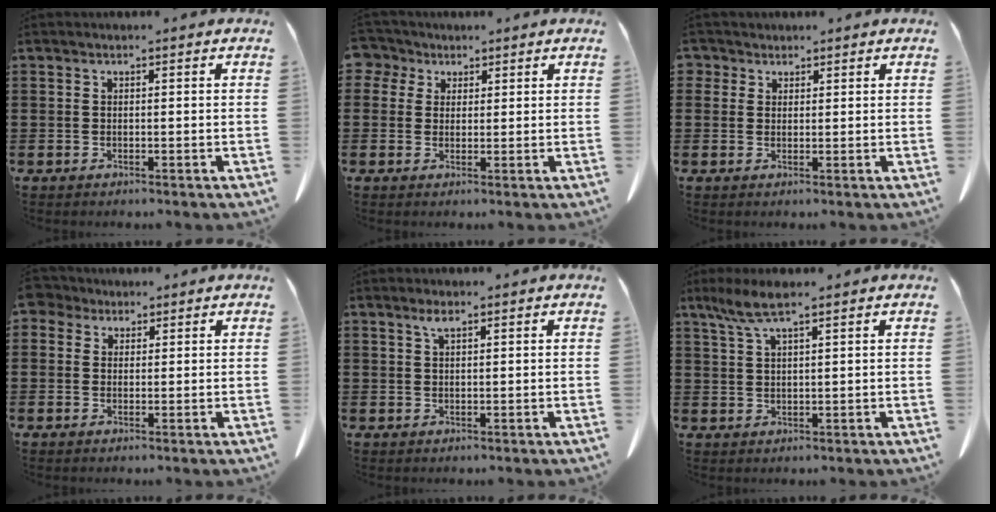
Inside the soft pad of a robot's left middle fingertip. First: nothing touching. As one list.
[{"total": 3.2, "force": [1.9, 2.6, 0.5], "torque": [-0.017, 0.008, 0.032]}, {"total": 2.0, "force": [1.4, 1.4, 0.2], "torque": [-0.012, 0.008, 0.027]}, {"total": 2.4, "force": [1.6, 1.7, 0.7], "torque": [-0.022, 0.009, 0.030]}, {"total": 1.6, "force": [1.0, 0.4, 1.2], "torque": [-0.027, 0.003, 0.017]}, {"total": 4.6, "force": [3.0, 0.8, 3.4], "torque": [-0.081, -0.002, 0.052]}]